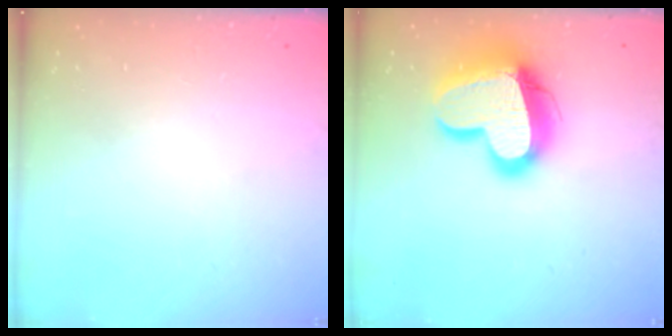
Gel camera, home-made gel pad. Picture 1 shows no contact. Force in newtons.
{"total": 19.4, "press": 19.3, "slide": 1.7}